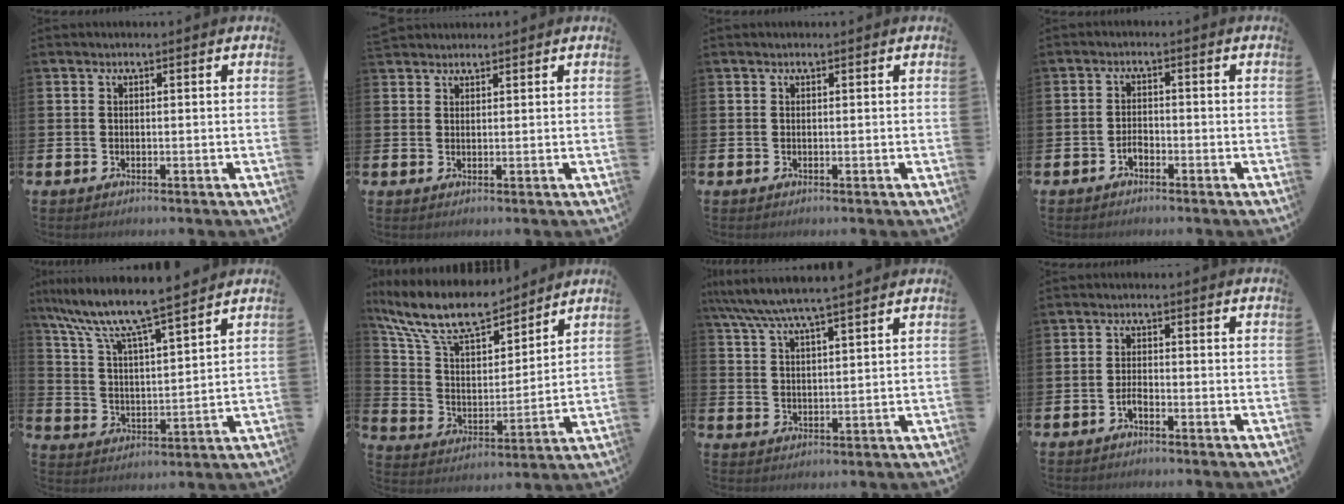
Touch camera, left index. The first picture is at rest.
{"total": 1.9, "force": [1.8, 0.6, -0.1], "torque": [0.013, -0.006, 0.032]}
{"total": 0.0}
{"total": 1.6, "force": [-1.1, 0.9, 0.8], "torque": [-0.010, -0.002, -0.024]}
{"total": 9.1, "force": [8.2, 0.5, 3.9], "torque": [-0.108, -0.054, 0.136]}
{"total": 11.5, "force": [10.1, 3.3, 4.5], "torque": [-0.125, -0.062, 0.177]}
{"total": 6.7, "force": [6.1, 0.3, 2.7], "torque": [-0.070, -0.026, 0.108]}
{"total": 1.4, "force": [-1.1, 0.4, 0.9], "torque": [-0.020, -0.001, -0.020]}